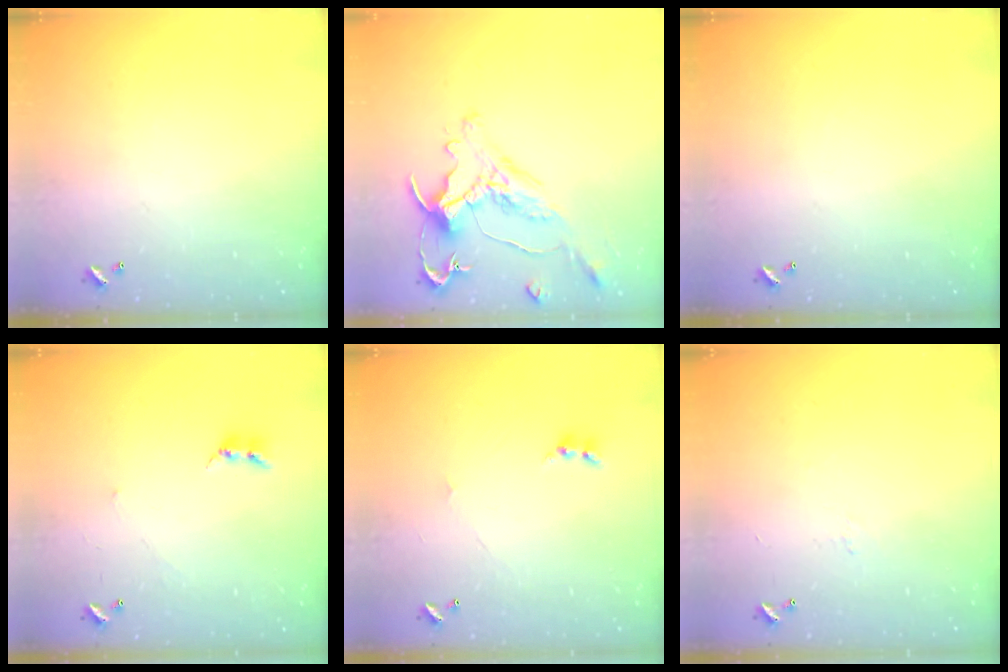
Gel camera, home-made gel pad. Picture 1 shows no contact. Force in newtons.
{"total": 0.7, "press": 0.1, "slide": 0.7}
{"total": 0.0}
{"total": 2.4, "press": 2.4, "slide": 0.2}
{"total": 2.1, "press": 2.0, "slide": 0.5}
{"total": 0.6, "press": 0.4, "slide": 0.5}